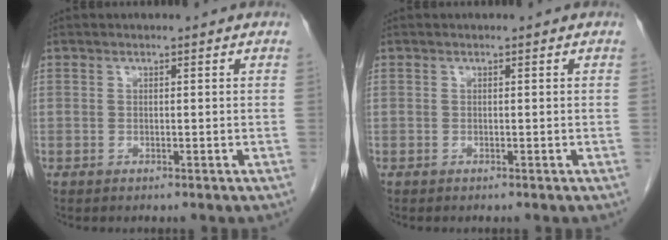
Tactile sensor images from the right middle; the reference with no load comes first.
{"total": 0.0}